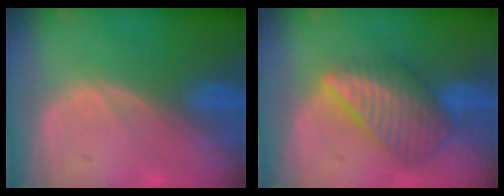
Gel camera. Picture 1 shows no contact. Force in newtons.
{"total": 8.3, "press": 7.5, "slide": 3.6}